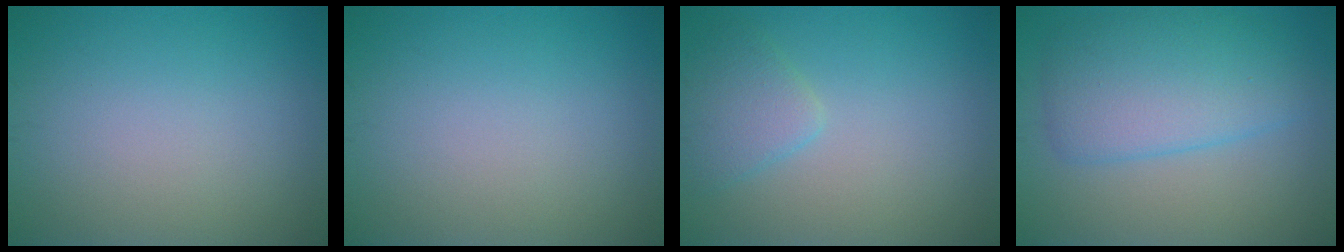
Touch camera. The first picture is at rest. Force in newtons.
{"total": 0.0}
{"total": 2.5, "press": 2.5, "slide": 0.2}
{"total": 5.8, "press": 5.8, "slide": 0.3}